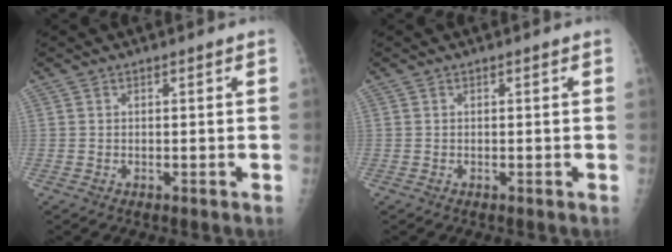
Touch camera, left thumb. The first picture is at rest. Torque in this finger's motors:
{"motor_torque": [-0.04, 0.04, -0.01, 0.00, 0.00]}